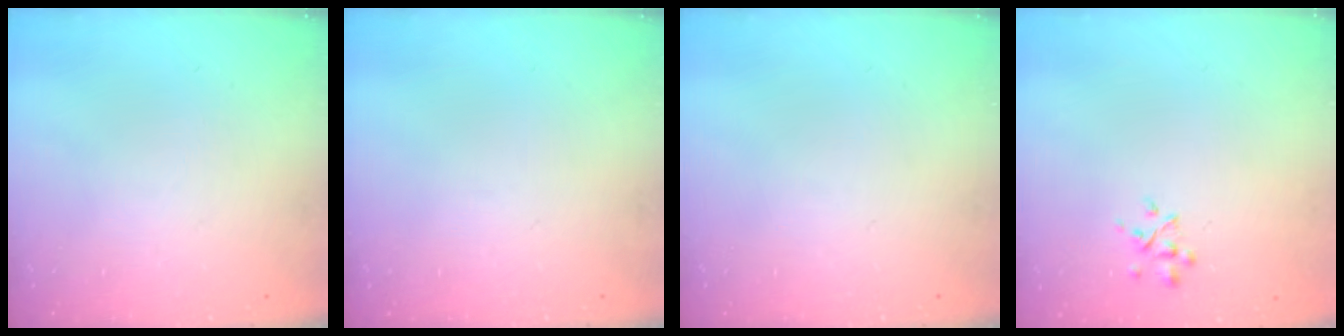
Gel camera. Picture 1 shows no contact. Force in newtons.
{"total": 0.0}
{"total": 0.0}
{"total": 2.8, "press": 2.7, "slide": 0.9}